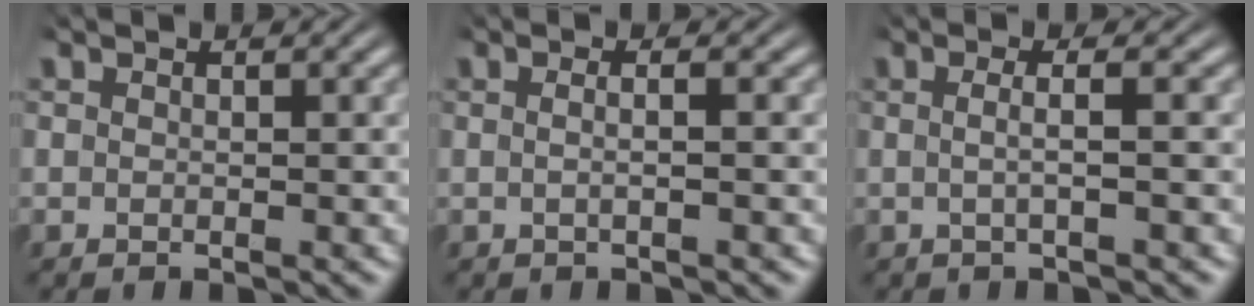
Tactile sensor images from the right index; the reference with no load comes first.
{"total": 1.5, "force": [-0.4, -0.3, 1.4], "torque": [-0.028, -0.001, -0.006]}
{"total": 2.1, "force": [-0.4, -0.3, 2.0], "torque": [-0.041, -0.002, -0.006]}